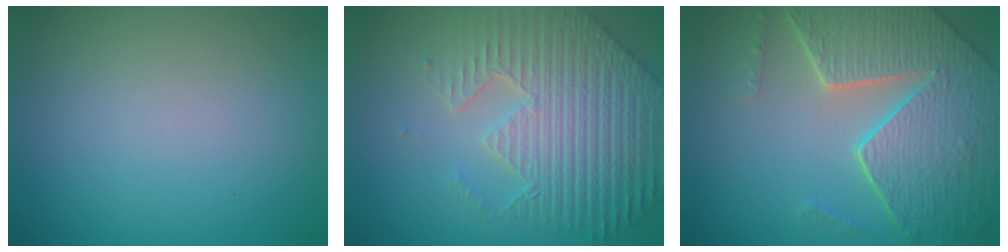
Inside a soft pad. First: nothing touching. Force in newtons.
{"total": 8.2, "press": 5.9, "slide": 5.6}
{"total": 7.9, "press": 5.6, "slide": 5.6}